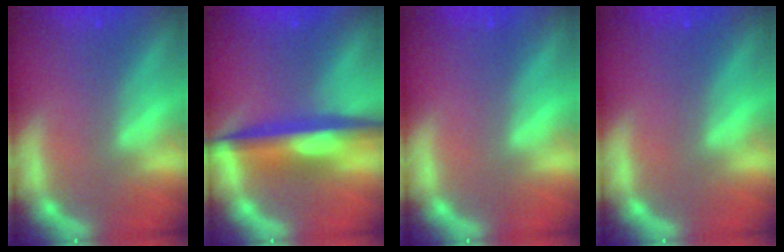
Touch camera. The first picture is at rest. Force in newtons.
{"total": 6.5}
{"total": 0.0}
{"total": 0.0}